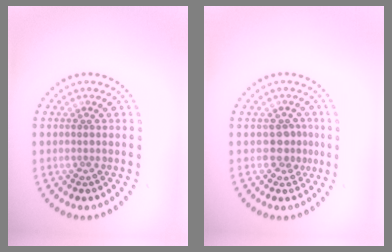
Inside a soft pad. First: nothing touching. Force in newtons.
{"total": 1.9, "press": 1.5, "slide": 1.0}